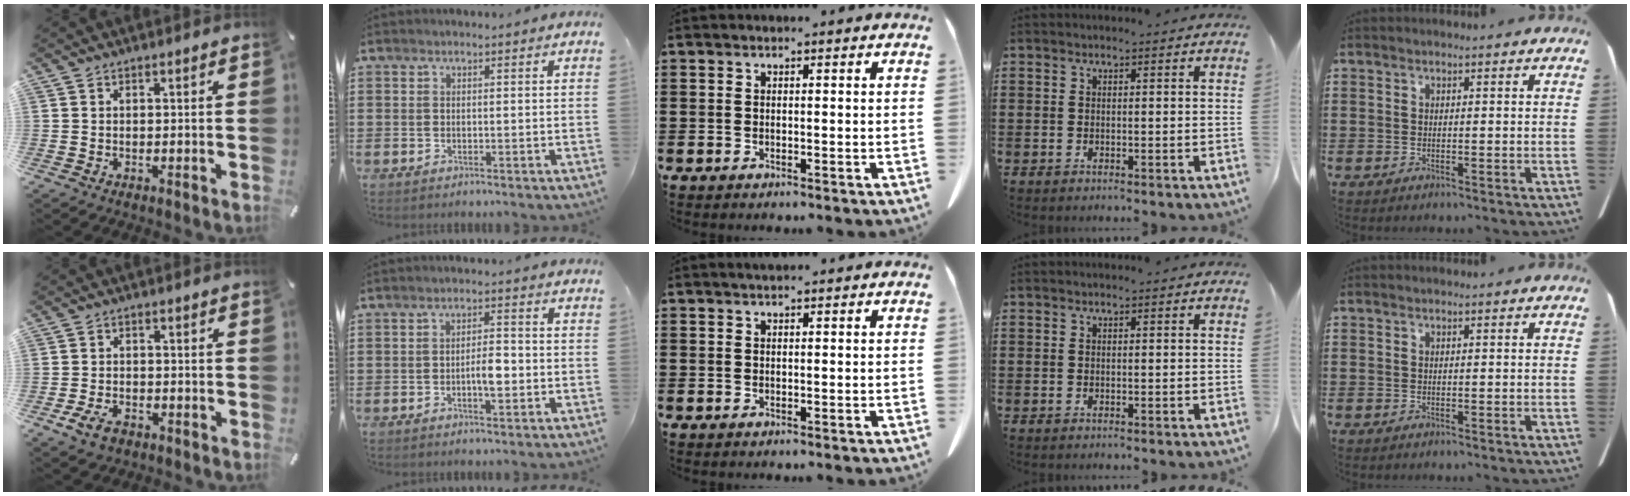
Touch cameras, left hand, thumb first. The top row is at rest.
{"thumb": {"total": 4.5, "force": [-2.7, 2.8, 2.4], "torque": [-0.059, 0.008, -0.053]}, "index": {"total": 3.8, "force": [-0.9, 1.2, 3.5], "torque": [-0.055, 0.002, -0.020]}, "middle": {"total": 0.7, "force": [0.5, 0.1, 0.4], "torque": [-0.008, 0.001, 0.009]}}